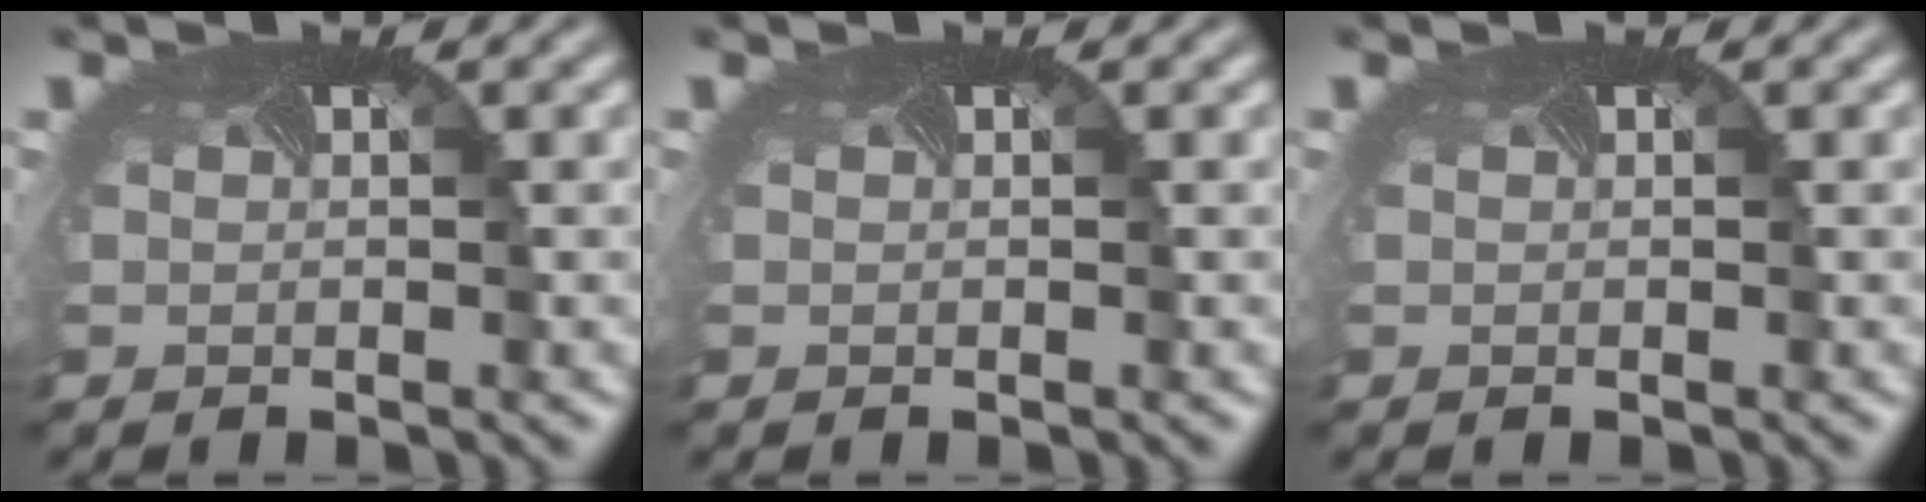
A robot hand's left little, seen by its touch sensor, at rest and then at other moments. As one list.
[{"total": 0.0}, {"total": 0.0}]